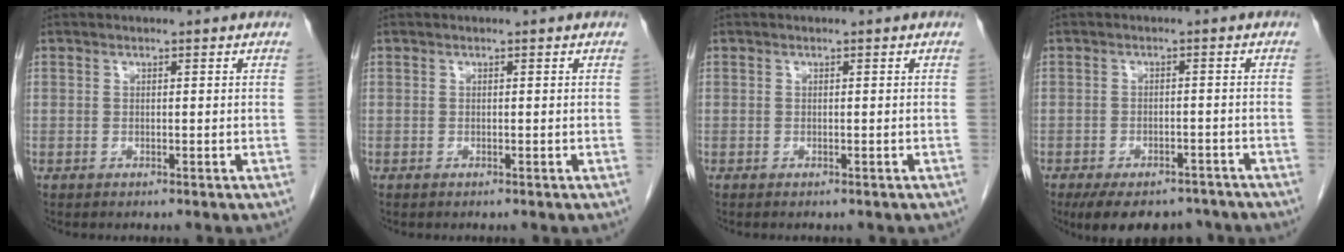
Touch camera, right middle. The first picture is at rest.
{"total": 0.0}
{"total": 1.2, "force": [-1.0, 0.4, 0.5], "torque": [-0.010, -0.003, -0.011]}
{"total": 10.9, "force": [-8.8, 4.8, 4.3], "torque": [-0.068, -0.002, -0.119]}